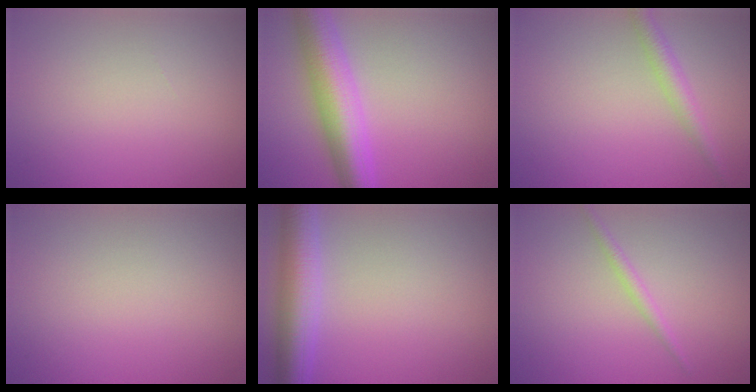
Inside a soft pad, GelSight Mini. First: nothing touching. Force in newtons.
{"total": 7.2, "press": 7.2, "slide": 0.2}
{"total": 2.2, "press": 2.2, "slide": 0.1}
{"total": 0.0}
{"total": 5.9, "press": 5.9, "slide": 0.2}
{"total": 1.3, "press": 1.3, "slide": 0.0}